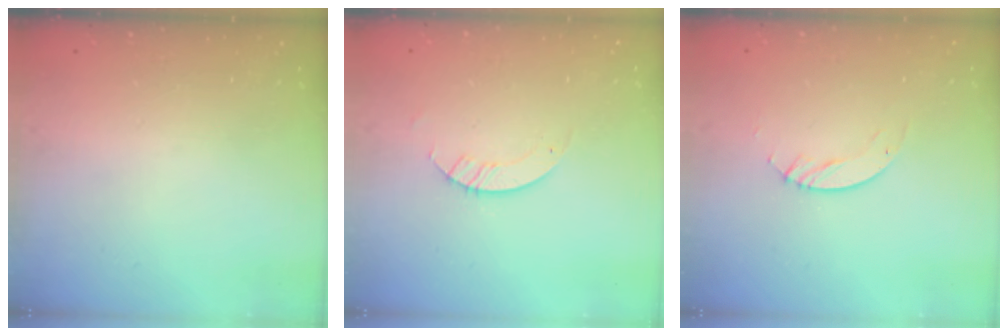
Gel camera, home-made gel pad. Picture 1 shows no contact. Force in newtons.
{"total": 2.8, "press": 2.8, "slide": 0.2}
{"total": 4.2, "press": 4.1, "slide": 0.4}